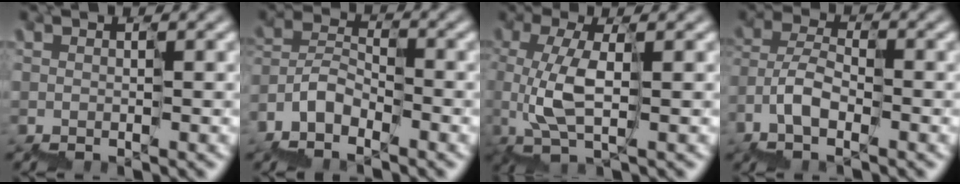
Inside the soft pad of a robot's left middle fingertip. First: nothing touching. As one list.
[{"total": 4.1, "force": [-3.4, 2.0, 1.0], "torque": [-0.021, 0.012, -0.062]}, {"total": 3.1, "force": [0.5, 1.2, 2.9], "torque": [-0.070, 0.004, 0.020]}, {"total": 3.8, "force": [-2.6, 2.0, 1.9], "torque": [-0.041, 0.014, -0.049]}]